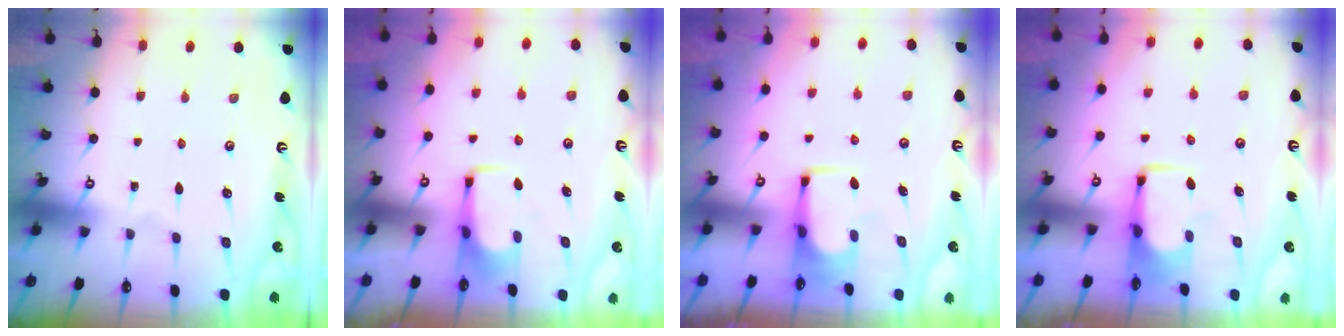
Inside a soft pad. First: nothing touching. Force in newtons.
{"total": 1.6, "press": 1.5, "slide": 0.5}
{"total": 1.5, "press": 1.5, "slide": 0.2}
{"total": 1.1, "press": 1.1, "slide": 0.1}